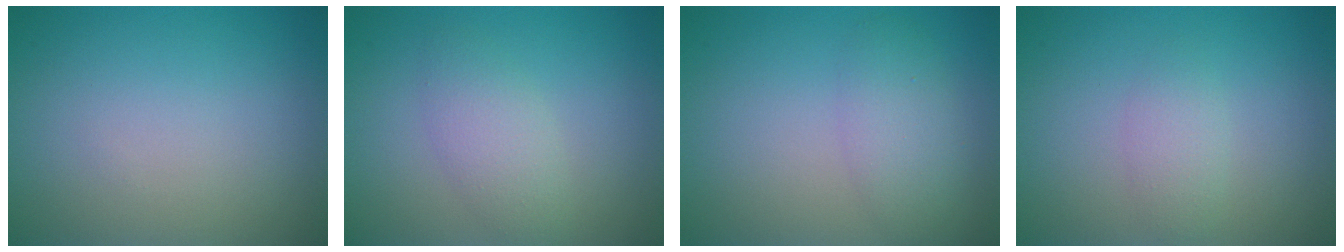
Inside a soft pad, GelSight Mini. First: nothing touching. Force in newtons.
{"total": 2.7, "press": 2.6, "slide": 0.0}
{"total": 3.0, "press": 3.0, "slide": 0.1}
{"total": 1.5, "press": 1.5, "slide": 0.0}